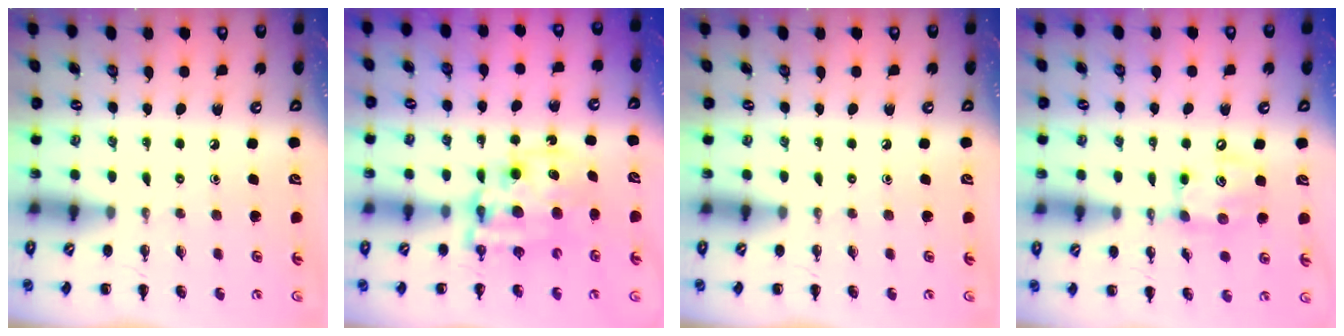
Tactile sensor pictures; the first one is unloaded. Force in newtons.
{"total": 11.2, "press": 10.9, "slide": 2.6}
{"total": 0.0}
{"total": 10.5, "press": 10.4, "slide": 1.6}